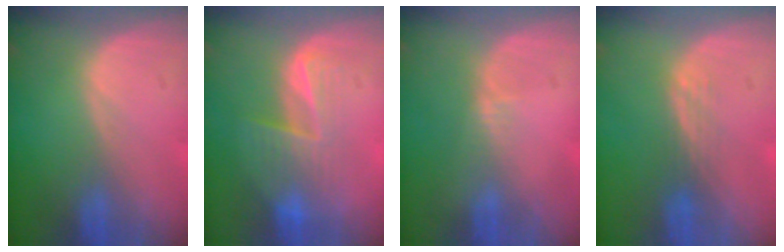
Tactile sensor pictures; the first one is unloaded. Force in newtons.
{"total": 6.6, "press": 6.2, "slide": 2.1}
{"total": 0.8, "press": 0.8, "slide": 0.4}
{"total": 1.8, "press": 1.7, "slide": 0.2}